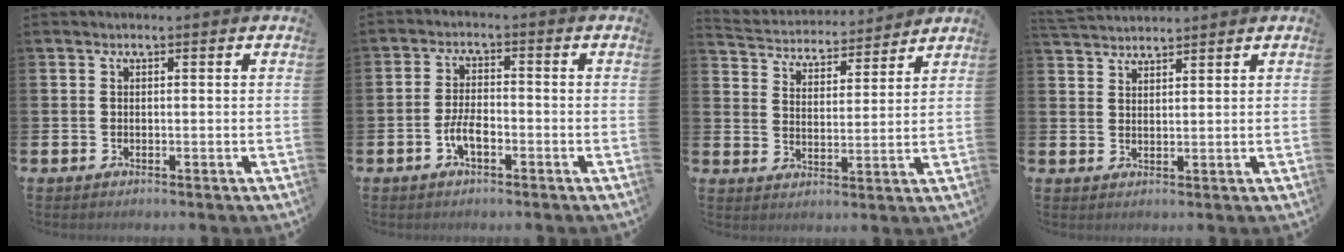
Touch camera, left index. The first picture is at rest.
{"total": 3.6, "force": [-1.5, 1.5, 3.0], "torque": [-0.065, 0.007, -0.028]}
{"total": 4.4, "force": [4.2, 1.3, -0.1], "torque": [-0.024, -0.036, 0.068]}
{"total": 3.0, "force": [3.0, 0.4, 0.1], "torque": [-0.009, -0.013, 0.056]}